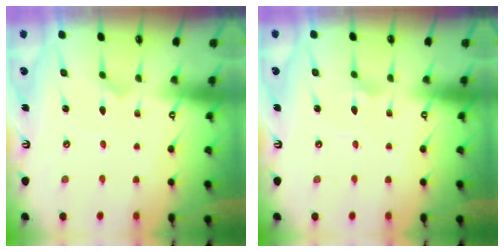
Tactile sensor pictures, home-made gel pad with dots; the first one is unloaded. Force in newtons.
{"total": 2.5, "press": 2.5, "slide": 0.2}